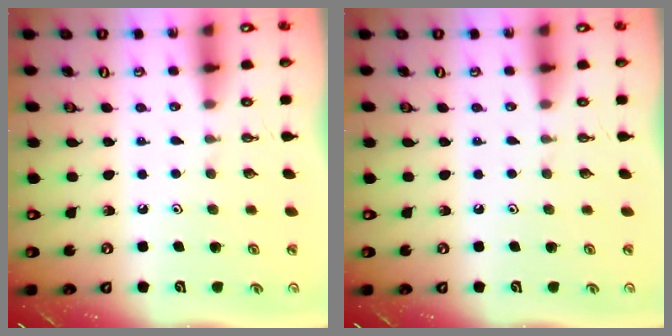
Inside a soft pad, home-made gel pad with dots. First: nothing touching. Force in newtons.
{"total": 0.0}